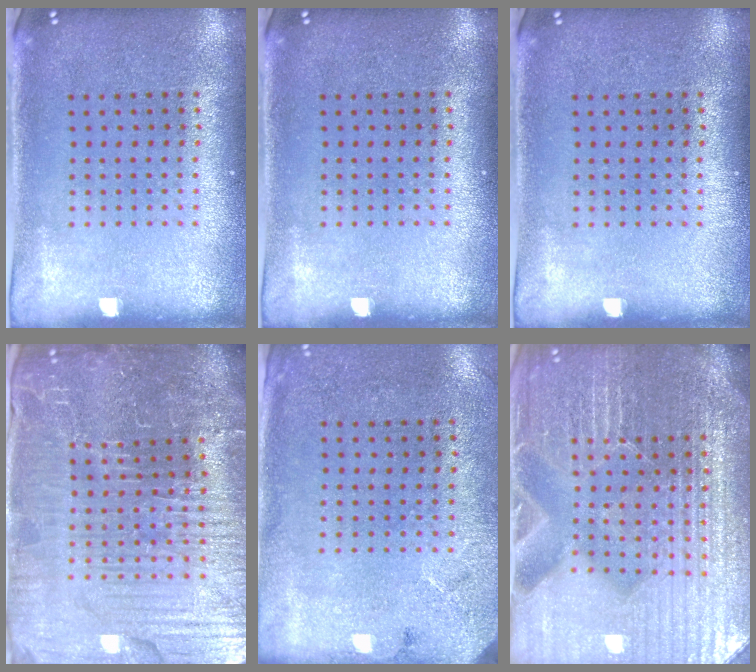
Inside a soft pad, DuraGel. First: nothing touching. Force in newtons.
{"total": 0.0}
{"total": 0.0}
{"total": 6.5, "press": 5.9, "slide": 2.9}
{"total": 2.7, "press": 2.2, "slide": 1.6}
{"total": 5.5, "press": 5.1, "slide": 2.2}